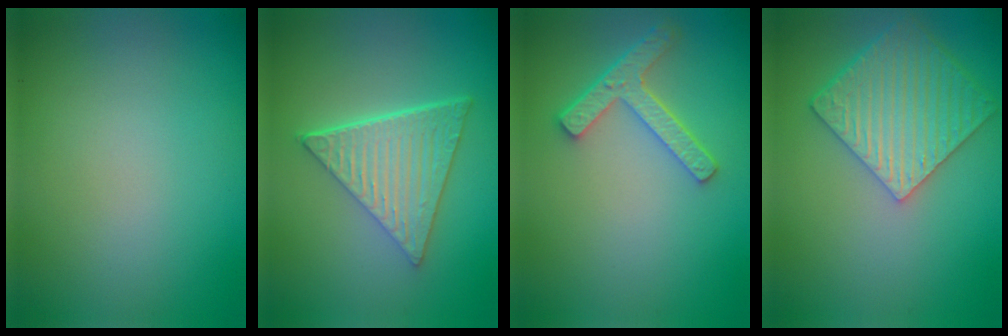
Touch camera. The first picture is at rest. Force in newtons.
{"total": 6.3, "press": 4.4, "slide": 4.4}
{"total": 3.9, "press": 3.1, "slide": 2.3}
{"total": 6.2, "press": 5.2, "slide": 3.4}